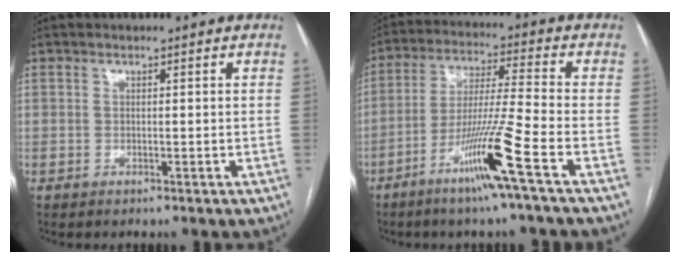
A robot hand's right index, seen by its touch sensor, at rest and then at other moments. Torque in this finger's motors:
{"motor_torque": [1.83, -0.31, 0.84, 0.21]}